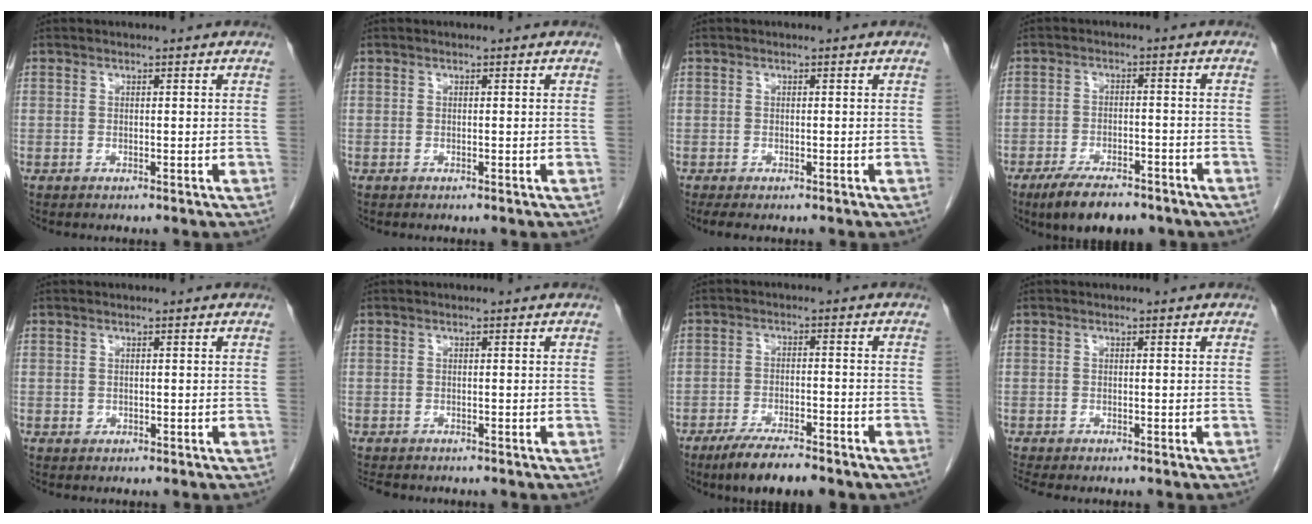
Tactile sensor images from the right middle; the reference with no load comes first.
{"total": 0.0}
{"total": 2.4, "force": [-1.8, 0.8, 1.3], "torque": [-0.025, -0.008, -0.023]}
{"total": 9.4, "force": [-7.0, 3.3, 5.3], "torque": [-0.086, -0.008, -0.106]}
{"total": 0.6, "force": [-0.1, 0.5, 0.2], "torque": [-0.003, 0.002, -0.001]}
{"total": 2.9, "force": [-2.5, 1.1, 1.1], "torque": [-0.022, -0.009, -0.035]}
{"total": 9.1, "force": [-6.8, 1.9, 5.7], "torque": [-0.092, -0.016, -0.104]}
{"total": 1.6, "force": [-1.5, 0.2, 0.6], "torque": [-0.016, -0.007, -0.023]}